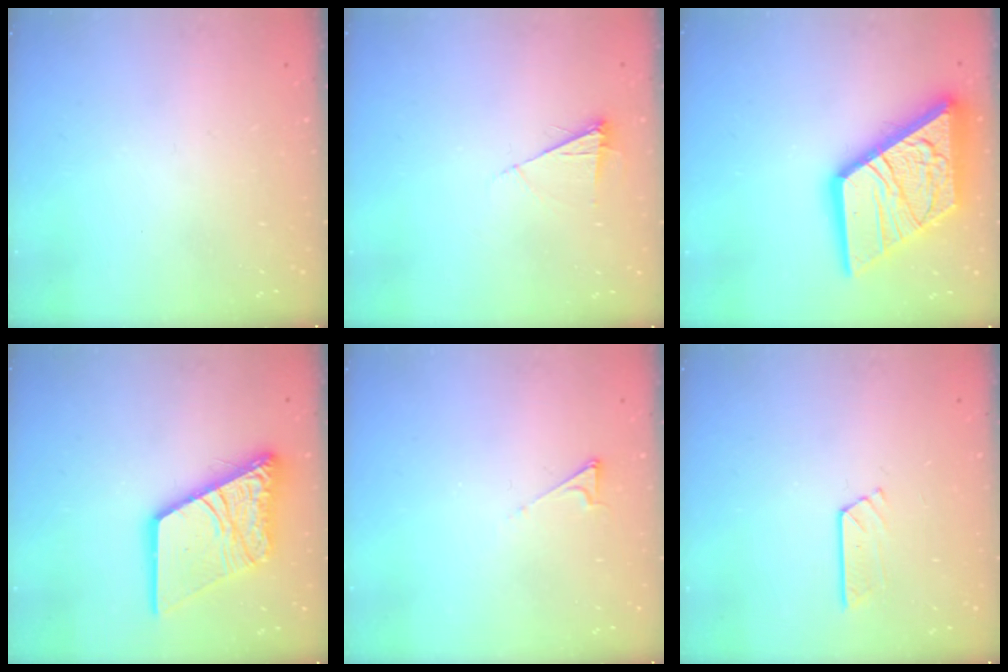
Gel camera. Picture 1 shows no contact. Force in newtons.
{"total": 5.4, "press": 5.4, "slide": 0.7}
{"total": 27.4, "press": 27.2, "slide": 3.0}
{"total": 18.2, "press": 18.0, "slide": 2.4}
{"total": 2.5, "press": 2.5, "slide": 0.3}
{"total": 3.7, "press": 3.7, "slide": 0.3}